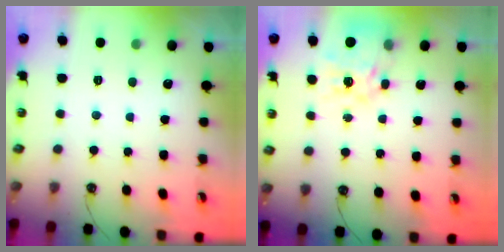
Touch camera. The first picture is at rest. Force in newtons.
{"total": 15.0, "press": 14.9, "slide": 1.5}